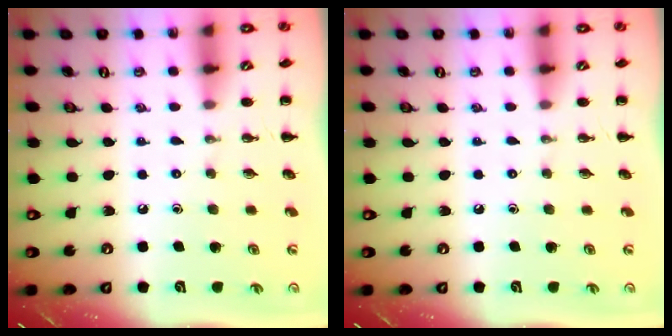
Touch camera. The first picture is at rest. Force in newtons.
{"total": 0.0}